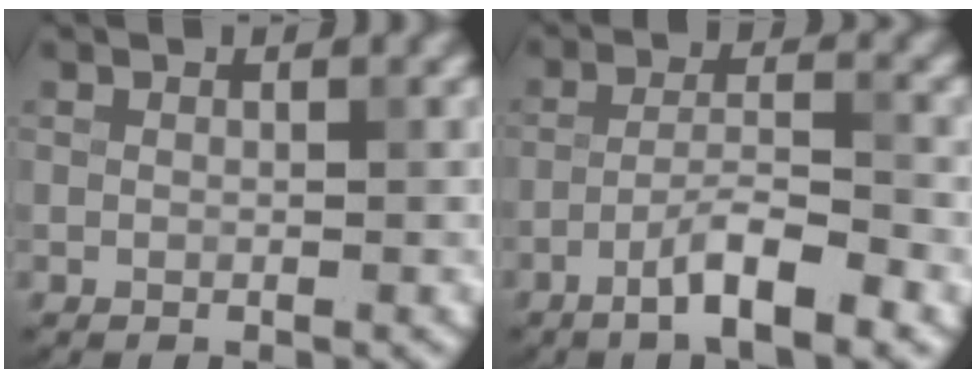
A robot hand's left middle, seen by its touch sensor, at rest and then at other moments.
{"total": 4.9, "force": [-2.8, 0.7, 4.0], "torque": [-0.069, 0.009, -0.055]}